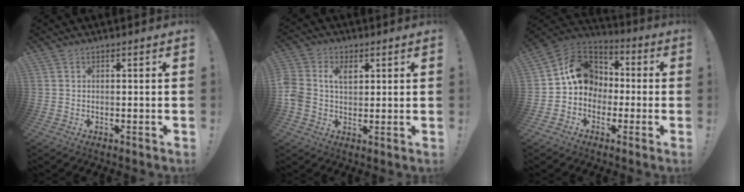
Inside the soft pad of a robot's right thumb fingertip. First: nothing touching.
{"total": 6.7, "force": [1.5, 5.1, 4.1], "torque": [-0.078, 0.003, 0.027]}
{"total": 14.5, "force": [0.4, 12.5, 7.3], "torque": [-0.100, 0.023, 0.017]}